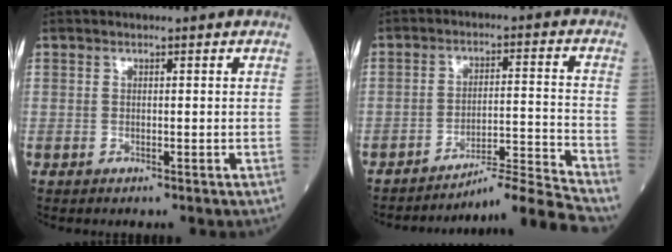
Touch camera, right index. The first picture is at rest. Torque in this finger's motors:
{"motor_torque": [-0.32, -0.40, 0.13, 0.01]}